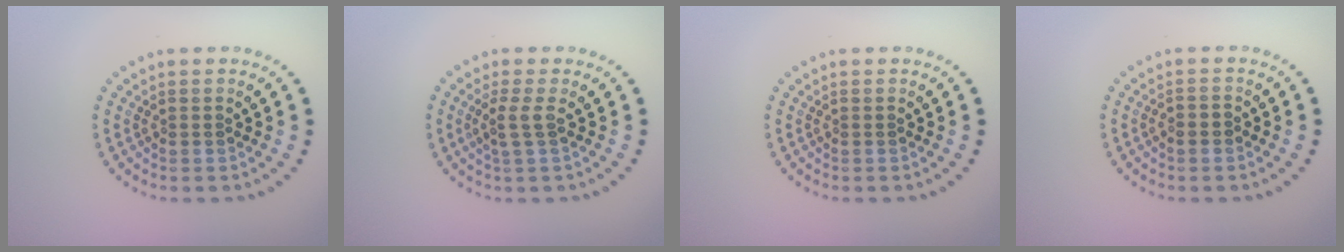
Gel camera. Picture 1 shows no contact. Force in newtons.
{"total": 1.6, "press": 1.3, "slide": 1.0}
{"total": 0.0}
{"total": 1.3, "press": 1.2, "slide": 0.7}